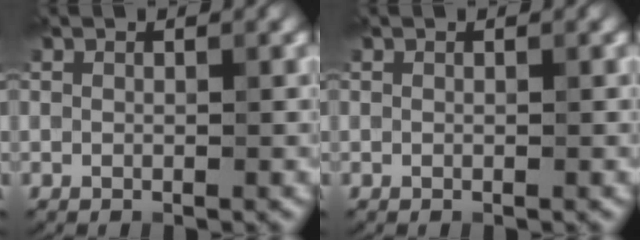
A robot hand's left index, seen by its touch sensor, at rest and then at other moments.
{"total": 0.0}